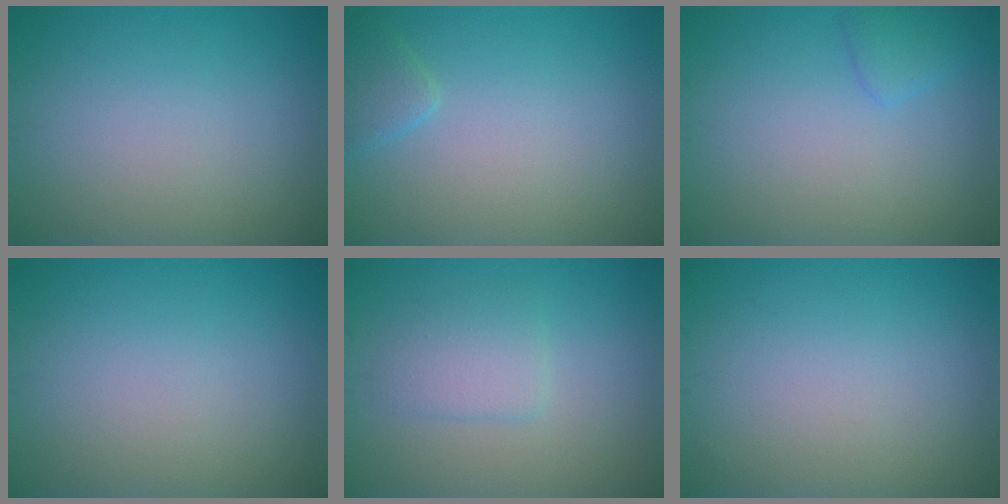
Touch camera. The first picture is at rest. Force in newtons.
{"total": 1.7, "press": 1.7, "slide": 0.2}
{"total": 1.4, "press": 1.4, "slide": 0.1}
{"total": 0.0}
{"total": 2.4, "press": 2.3, "slide": 0.5}
{"total": 0.0}